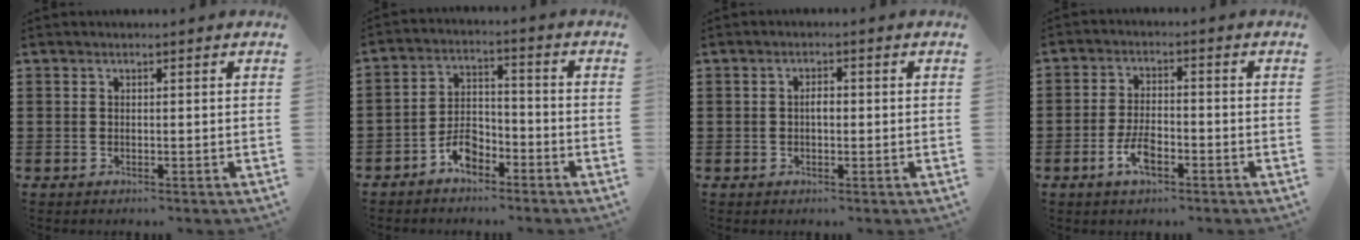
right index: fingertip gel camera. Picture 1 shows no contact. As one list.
[{"total": 5.2, "force": [-3.5, 2.7, 2.7], "torque": [-0.058, 0.010, -0.070]}, {"total": 1.6, "force": [-0.1, 0.7, 1.4], "torque": [-0.027, 0.003, -0.002]}, {"total": 5.0, "force": [-2.3, 2.2, 3.8], "torque": [-0.091, -0.001, -0.049]}]